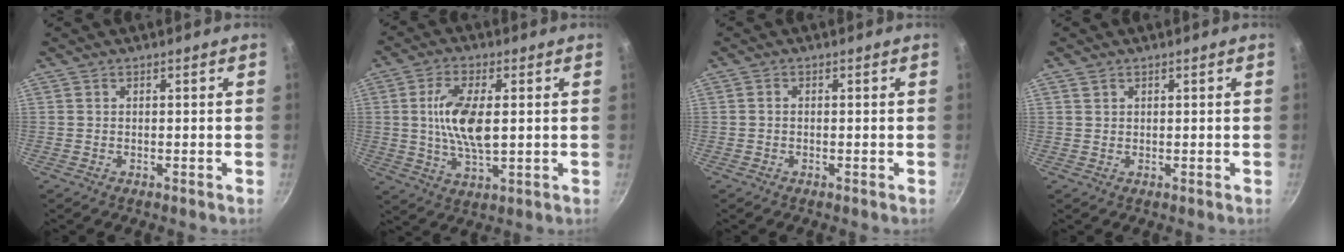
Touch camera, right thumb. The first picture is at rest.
{"total": 11.1, "force": [1.2, 4.9, 9.9], "torque": [-0.185, -0.001, 0.024]}
{"total": 0.6, "force": [-0.1, 0.5, 0.4], "torque": [-0.006, 0.005, -0.003]}
{"total": 1.2, "force": [0.8, 0.9, 0.4], "torque": [-0.005, 0.000, 0.013]}